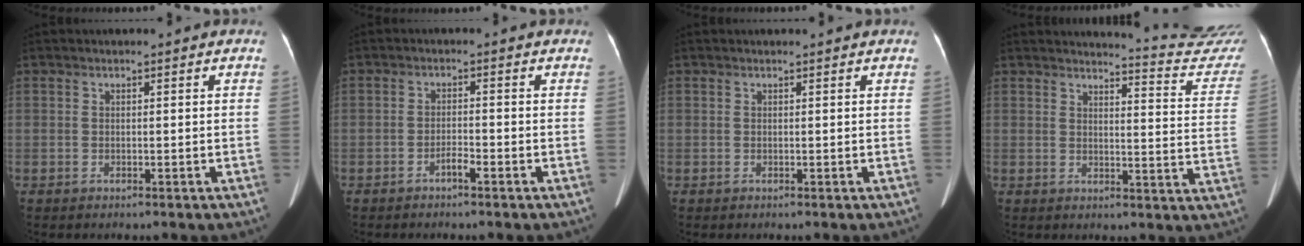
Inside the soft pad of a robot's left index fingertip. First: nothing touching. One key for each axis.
{"total": 1.7, "fx": -1.3, "fy": 0.1, "fz": 1.2, "tx": -0.022, "ty": 0.001, "tz": -0.023}
{"total": 1.1, "fx": 1.1, "fy": -0.1, "fz": 0.3, "tx": -0.008, "ty": 0.009, "tz": 0.015}
{"total": 15.1, "fx": 15.0, "fy": -0.5, "fz": 1.5, "tx": -0.004, "ty": -0.119, "tz": 0.141}